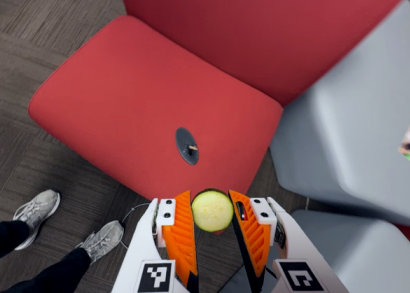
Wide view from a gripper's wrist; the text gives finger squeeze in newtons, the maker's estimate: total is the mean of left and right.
{"total": 8.4, "left": 8.6, "right": 8.3}